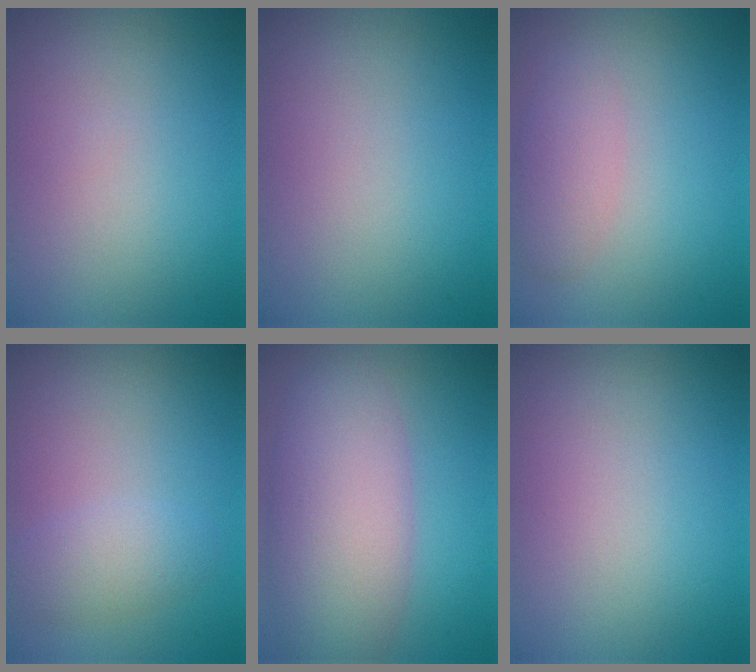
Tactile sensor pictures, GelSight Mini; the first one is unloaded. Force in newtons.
{"total": 0.0}
{"total": 2.3, "press": 2.3, "slide": 0.1}
{"total": 2.2, "press": 2.2, "slide": 0.2}
{"total": 8.0, "press": 8.0, "slide": 0.5}
{"total": 0.0}